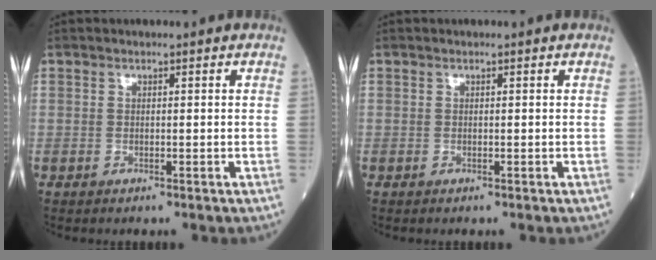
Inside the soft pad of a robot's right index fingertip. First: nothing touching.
{"total": 0.0}